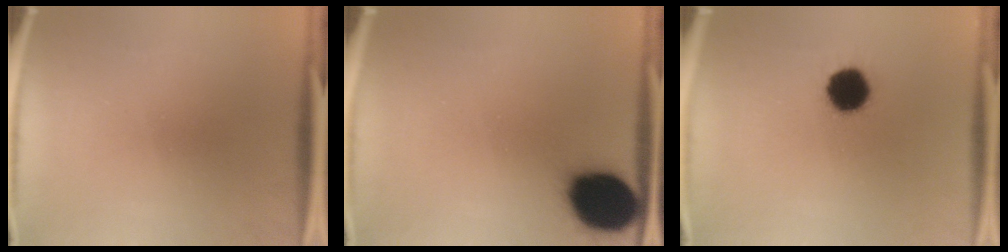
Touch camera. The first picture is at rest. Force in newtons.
{"total": 19.2}
{"total": 10.4}